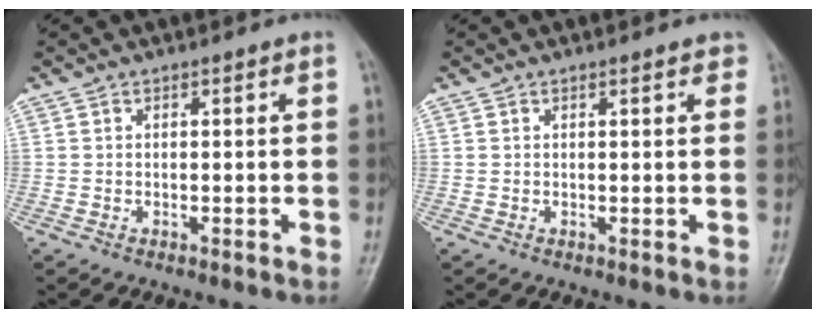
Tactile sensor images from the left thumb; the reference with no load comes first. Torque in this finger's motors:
{"motor_torque": [-0.04, -0.02, -0.19, -0.03, 0.05]}